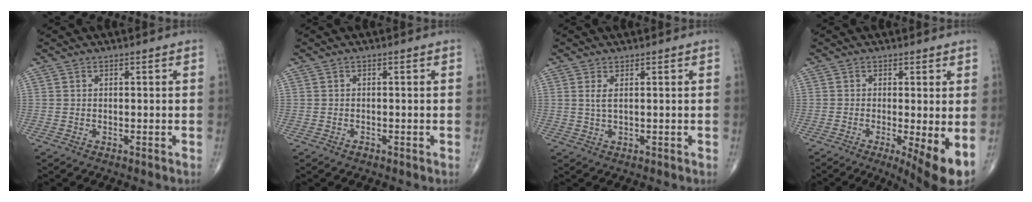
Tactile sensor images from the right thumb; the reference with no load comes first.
{"total": 0.6, "force": [-0.5, 0.3, 0.2], "torque": [0.003, 0.000, -0.011]}
{"total": 1.9, "force": [0.6, 0.4, 1.7], "torque": [-0.045, -0.001, 0.017]}
{"total": 8.3, "force": [-2.3, 1.6, 7.8], "torque": [-0.117, -0.024, -0.036]}